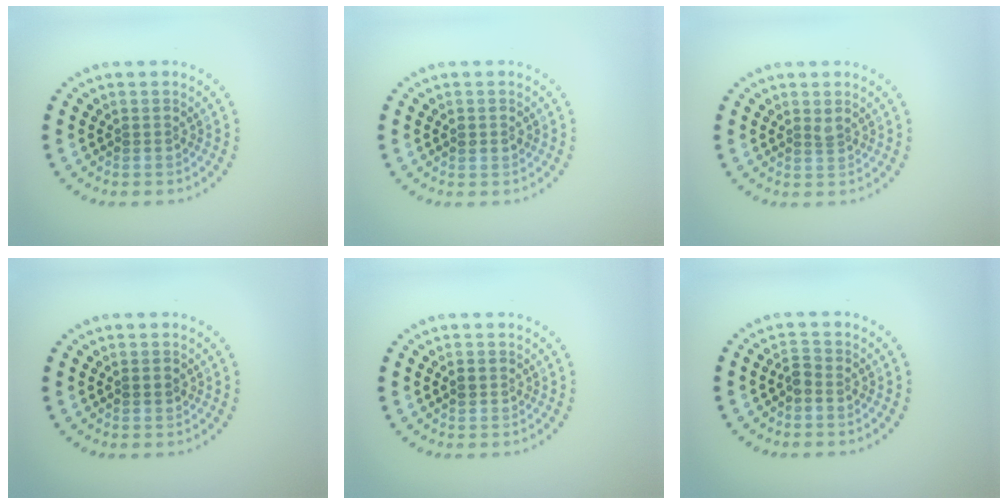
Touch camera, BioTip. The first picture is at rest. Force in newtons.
{"total": 1.3, "press": 1.3, "slide": 0.1}
{"total": 0.8, "press": 0.5, "slide": 0.6}
{"total": 1.0, "press": 0.9, "slide": 0.2}
{"total": 1.2, "press": 1.2, "slide": 0.1}
{"total": 1.1, "press": 1.0, "slide": 0.4}